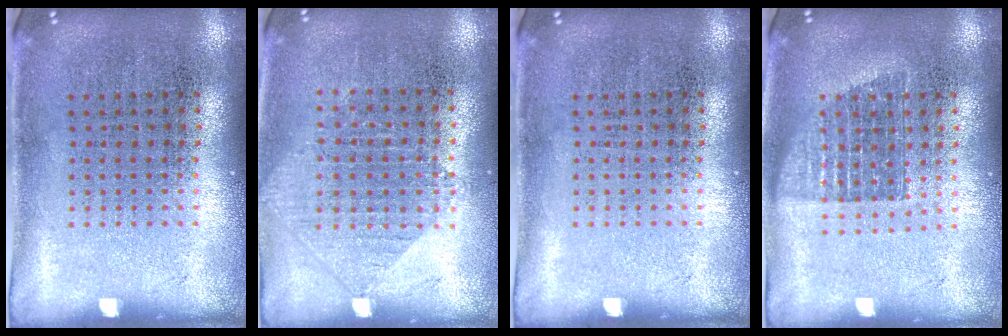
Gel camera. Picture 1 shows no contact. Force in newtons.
{"total": 0.9, "press": 0.9, "slide": 0.3}
{"total": 0.0}
{"total": 1.2, "press": 1.0, "slide": 0.7}